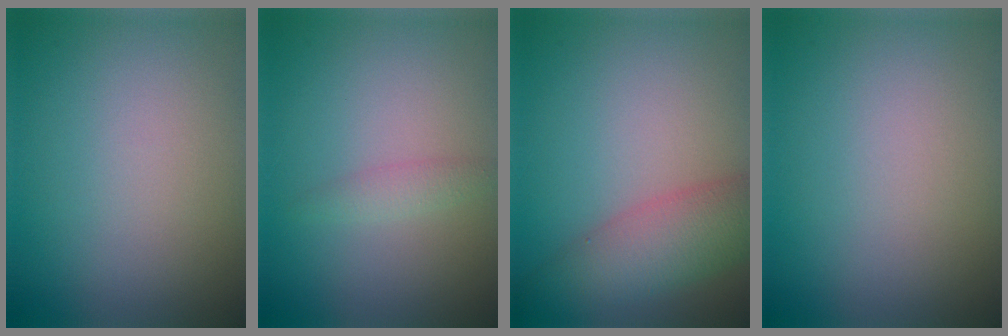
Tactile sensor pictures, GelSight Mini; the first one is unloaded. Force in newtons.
{"total": 1.2, "press": 1.2, "slide": 0.0}
{"total": 5.6, "press": 5.6, "slide": 0.3}
{"total": 0.0}